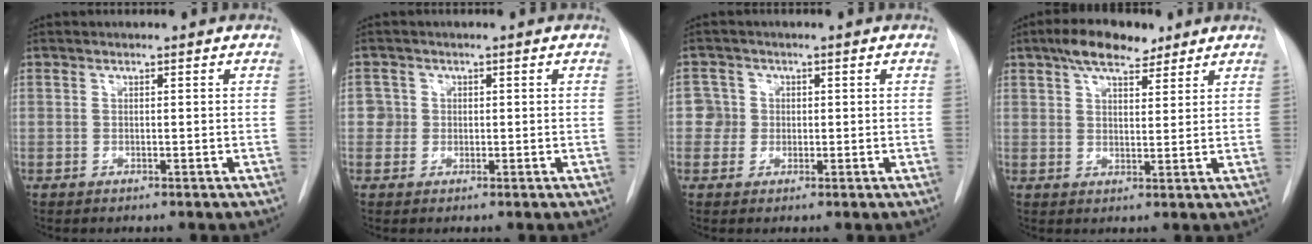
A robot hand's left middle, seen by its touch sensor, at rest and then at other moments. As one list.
[{"total": 2.1, "force": [0.1, 2.0, -0.1], "torque": [0.019, 0.006, -0.004]}, {"total": 2.9, "force": [0.0, 2.9, -0.2], "torque": [0.019, 0.010, -0.002]}, {"total": 7.8, "force": [5.5, 3.0, 4.6], "torque": [-0.081, 0.017, 0.093]}]